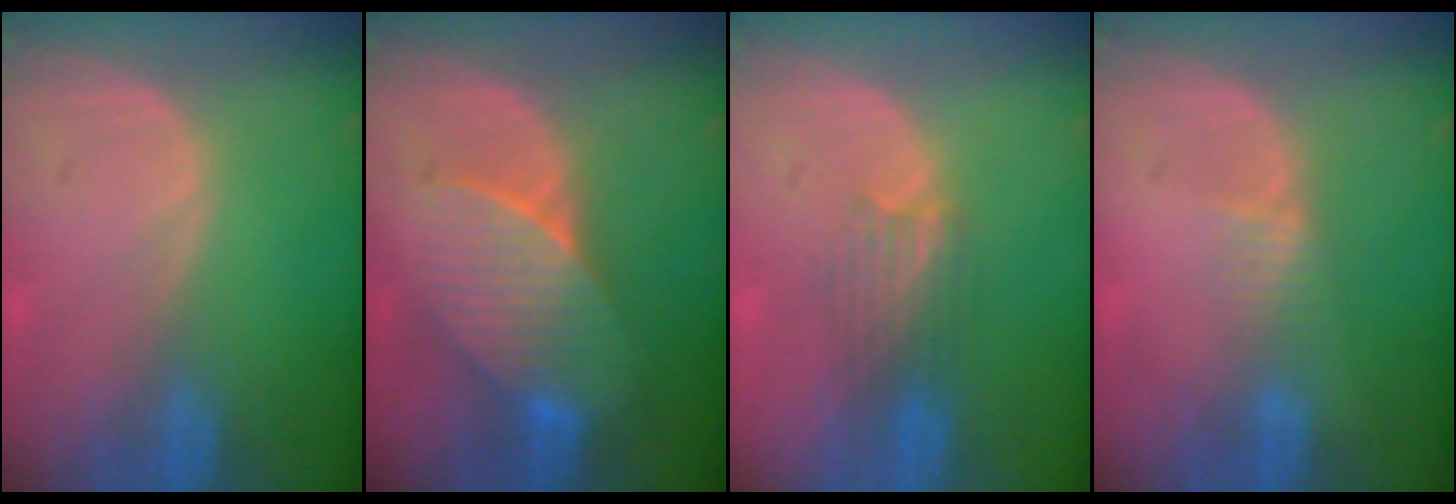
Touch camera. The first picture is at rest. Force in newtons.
{"total": 7.3, "press": 7.2, "slide": 1.3}
{"total": 3.2, "press": 3.2, "slide": 0.2}
{"total": 1.8, "press": 1.5, "slide": 1.0}